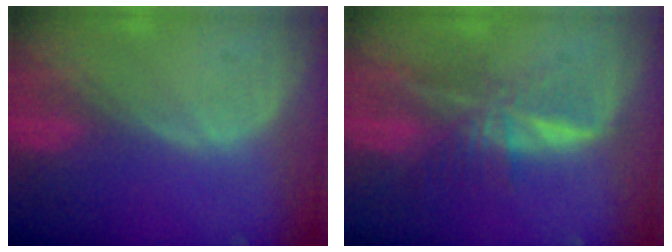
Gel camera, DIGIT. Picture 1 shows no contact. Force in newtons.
{"total": 7.0, "press": 6.0, "slide": 3.7}